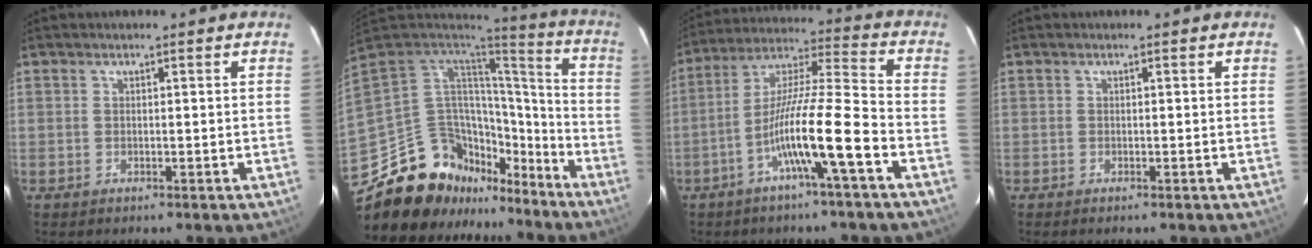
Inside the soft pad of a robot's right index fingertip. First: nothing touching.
{"total": 24.0, "force": [-19.8, 11.2, 7.6], "torque": [-0.168, 0.049, -0.306]}
{"total": 13.0, "force": [-5.5, -0.5, 11.8], "torque": [-0.219, 0.009, -0.103]}
{"total": 0.5, "force": [-0.3, 0.0, 0.5], "torque": [-0.008, 0.000, -0.006]}